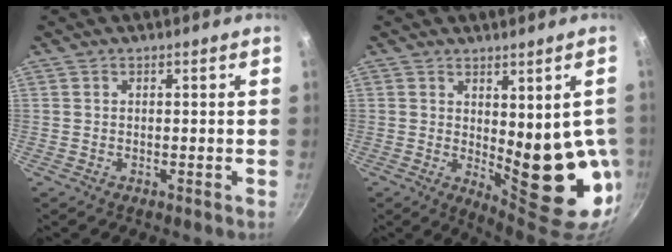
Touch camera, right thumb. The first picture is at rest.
{"total": 15.3, "force": [-0.5, 6.4, 13.9], "torque": [-0.143, -0.024, 0.014]}